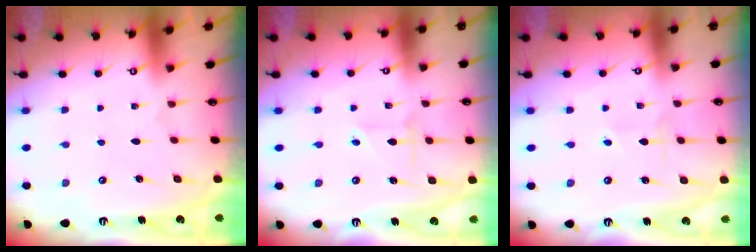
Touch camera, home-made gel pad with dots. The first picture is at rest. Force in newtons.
{"total": 2.6, "press": 2.4, "slide": 0.9}
{"total": 2.8, "press": 2.8, "slide": 0.3}